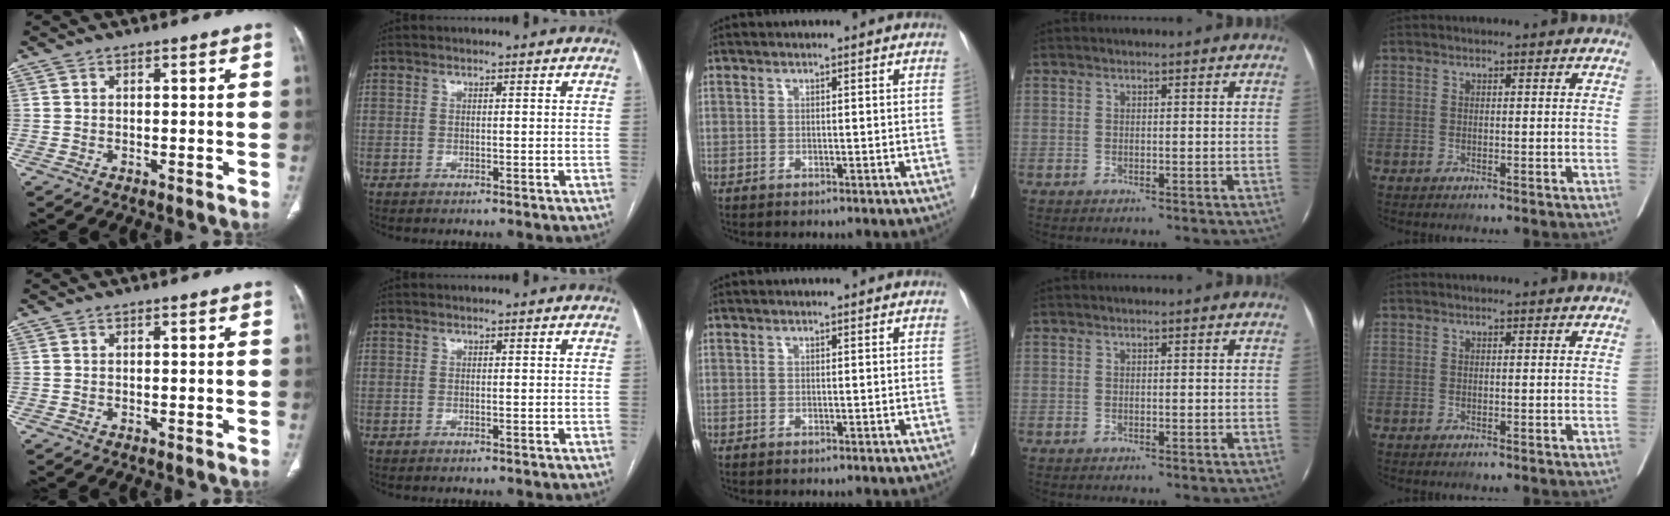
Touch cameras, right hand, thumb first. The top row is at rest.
{}